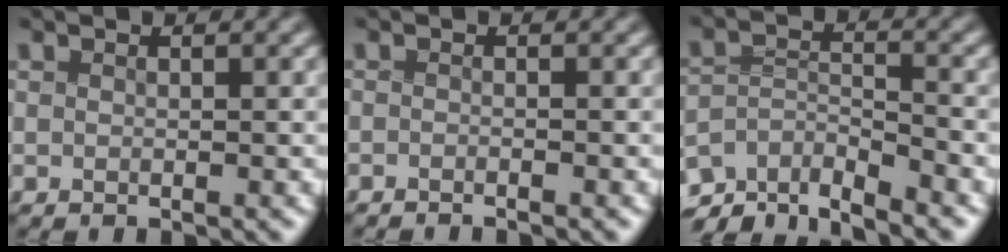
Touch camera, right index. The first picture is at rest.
{"total": 1.3, "force": [-1.3, 0.0, -0.2], "torque": [0.003, 0.002, -0.027]}
{"total": 7.3, "force": [-5.1, 4.0, 3.2], "torque": [-0.064, -0.021, -0.088]}